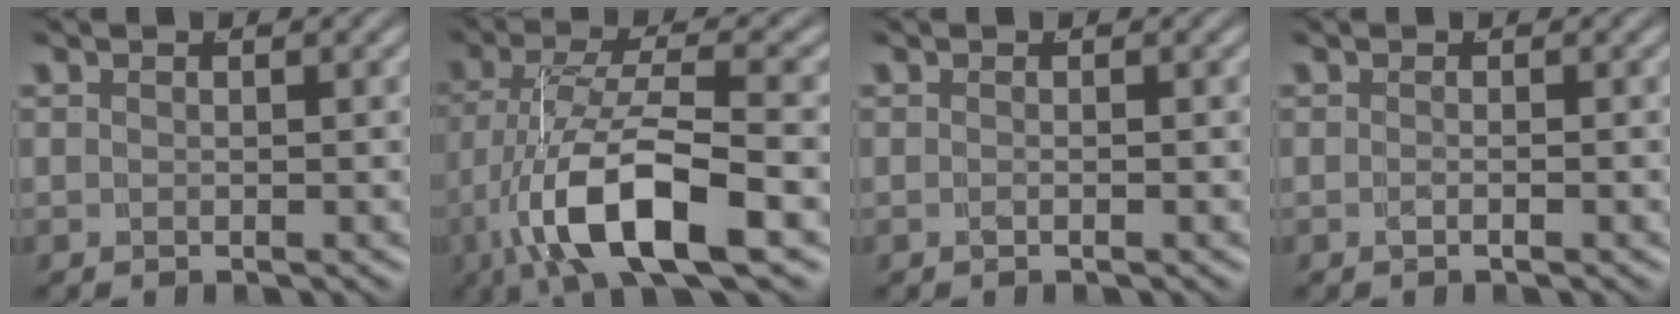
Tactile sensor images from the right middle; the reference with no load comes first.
{"total": 8.4, "force": [-2.4, 3.0, 7.4], "torque": [-0.148, -0.023, -0.023]}
{"total": 0.6, "force": [-0.4, -0.4, 0.2], "torque": [-0.005, -0.003, -0.004]}
{"total": 0.9, "force": [-0.6, -0.6, 0.3], "torque": [-0.009, -0.005, -0.007]}